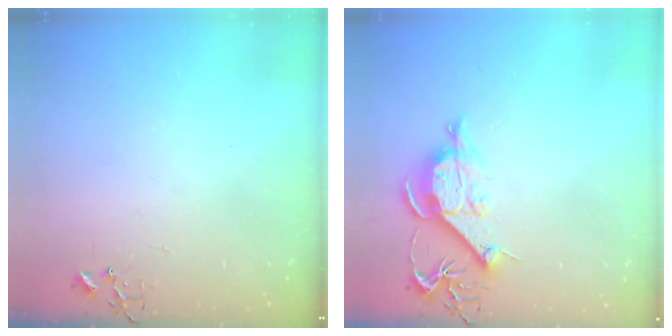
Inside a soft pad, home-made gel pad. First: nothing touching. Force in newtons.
{"total": 9.9, "press": 9.9, "slide": 0.6}